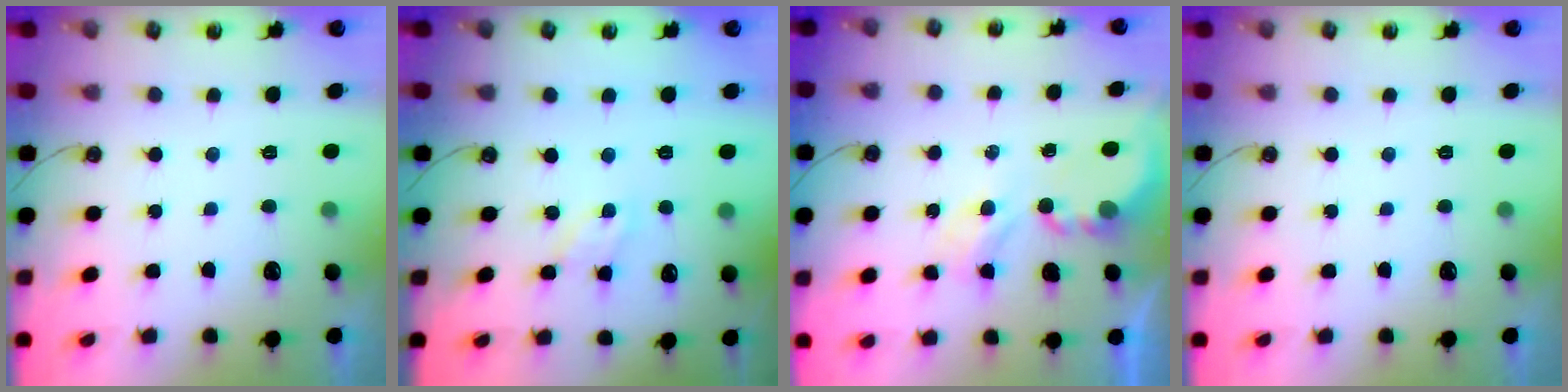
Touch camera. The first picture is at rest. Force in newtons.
{"total": 2.7, "press": 2.6, "slide": 0.4}
{"total": 3.9, "press": 3.9, "slide": 0.1}
{"total": 0.0}